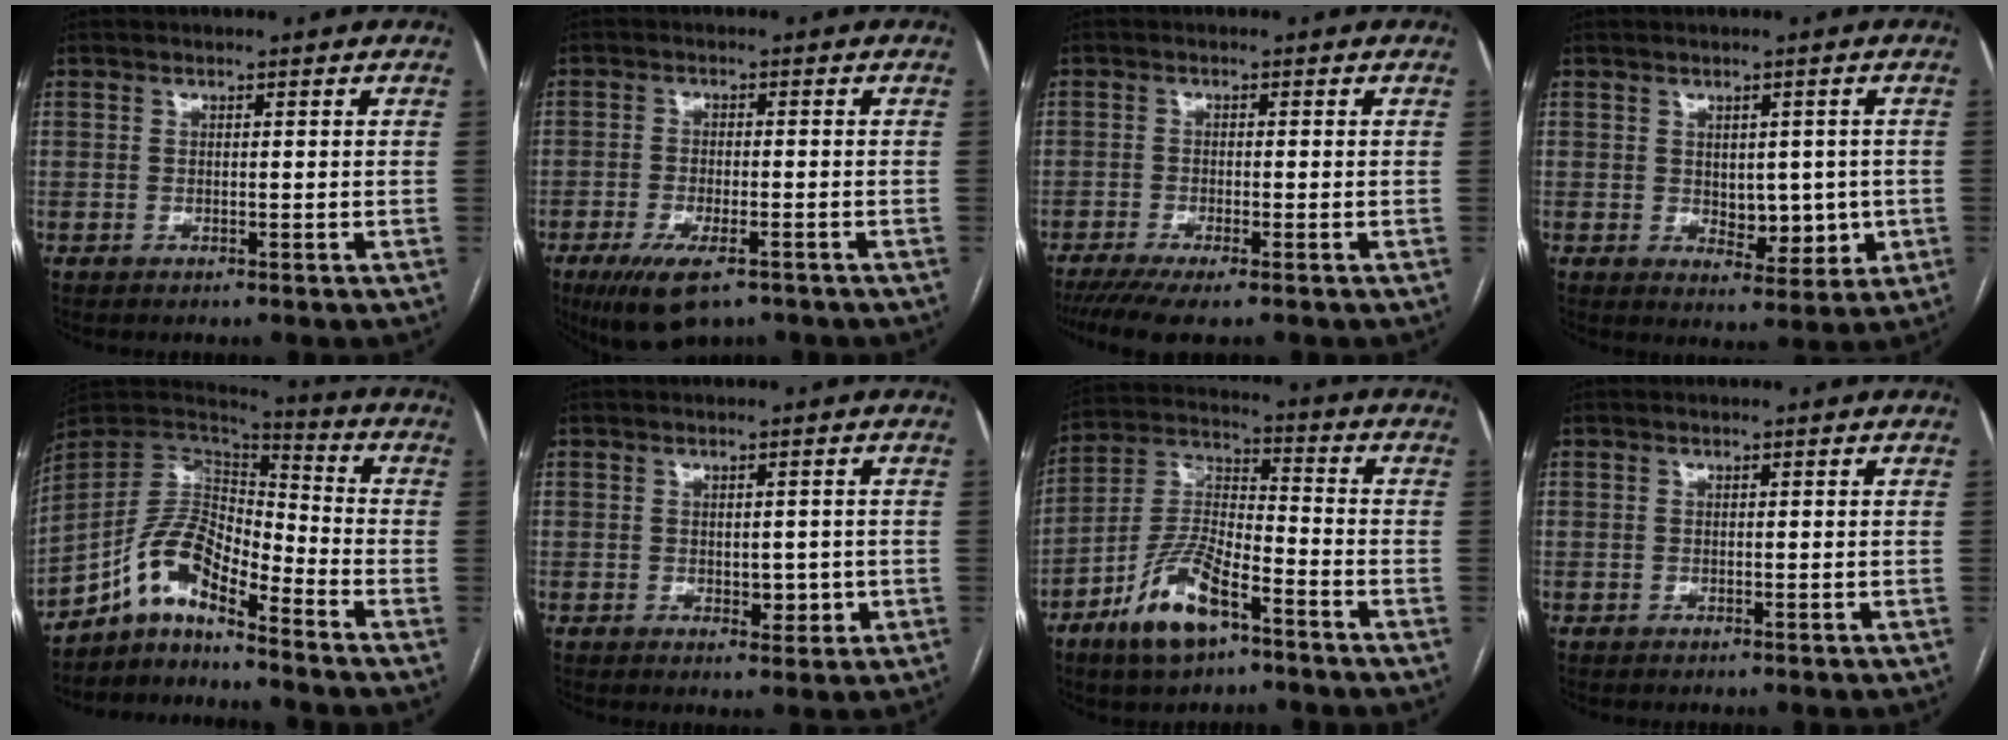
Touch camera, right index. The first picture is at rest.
{"total": 8.4, "force": [-5.4, 2.7, 5.9], "torque": [-0.105, -0.016, -0.086]}
{"total": 6.2, "force": [-4.6, 0.4, 4.1], "torque": [-0.062, -0.014, -0.076]}
{"total": 6.1, "force": [-0.2, 3.5, 5.0], "torque": [-0.059, -0.001, 0.011]}
{"total": 10.1, "force": [-7.3, 3.1, 6.3], "torque": [-0.126, 0.034, -0.136]}
{"total": 3.2, "force": [-0.4, 1.9, 2.5], "torque": [-0.028, 0.000, 0.003]}
{"total": 12.0, "force": [-7.1, 3.8, 8.9], "torque": [-0.190, -0.001, -0.131]}
{"total": 0.0}